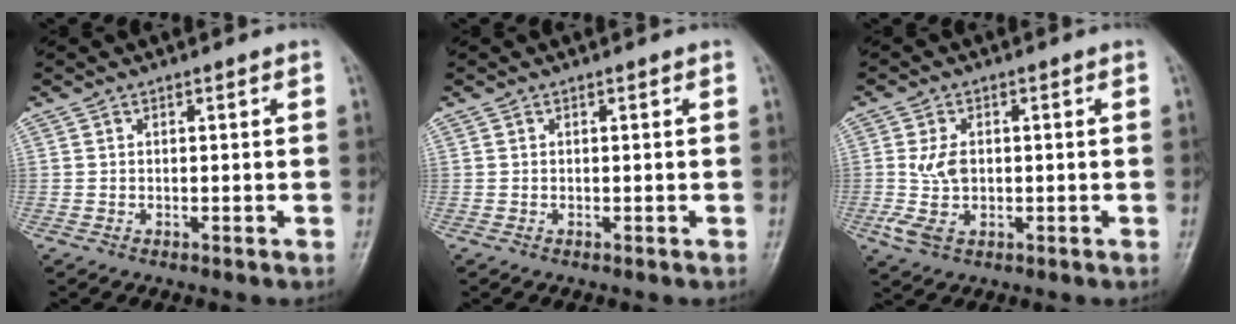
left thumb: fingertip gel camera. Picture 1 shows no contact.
{"total": 0.0}
{"total": 5.6, "force": [-0.2, 3.6, 4.3], "torque": [-0.088, 0.002, -0.001]}